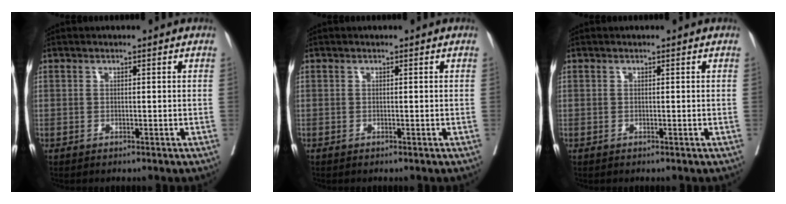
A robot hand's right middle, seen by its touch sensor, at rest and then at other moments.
{"total": 0.0}
{"total": 0.0}